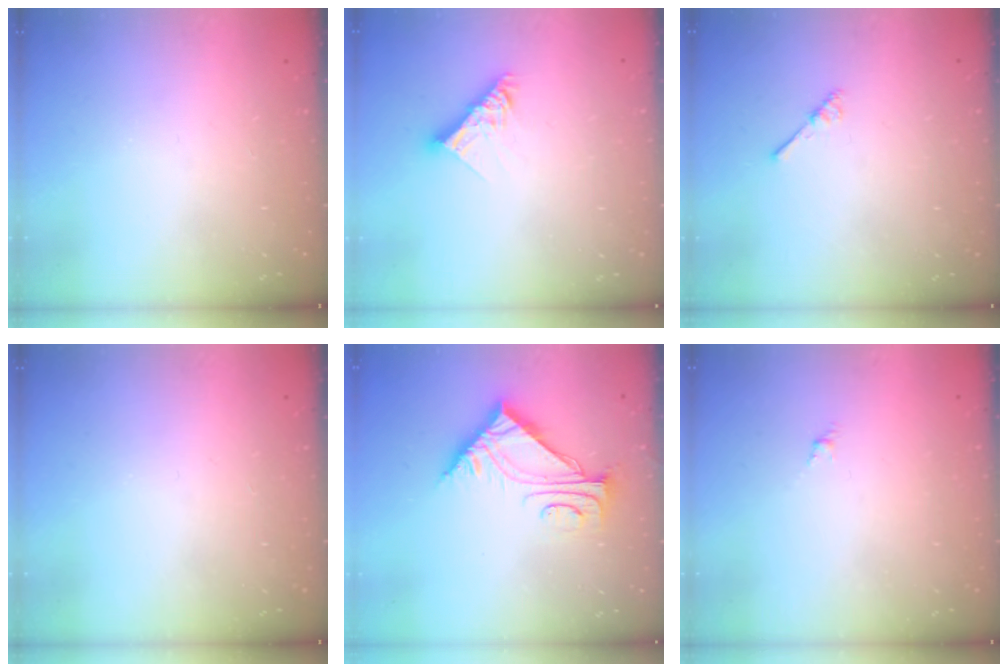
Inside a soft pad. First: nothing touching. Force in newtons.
{"total": 9.8, "press": 9.8, "slide": 0.8}
{"total": 3.0, "press": 3.0, "slide": 0.3}
{"total": 0.0}
{"total": 7.7, "press": 7.7, "slide": 0.4}
{"total": 1.1, "press": 1.0, "slide": 0.5}